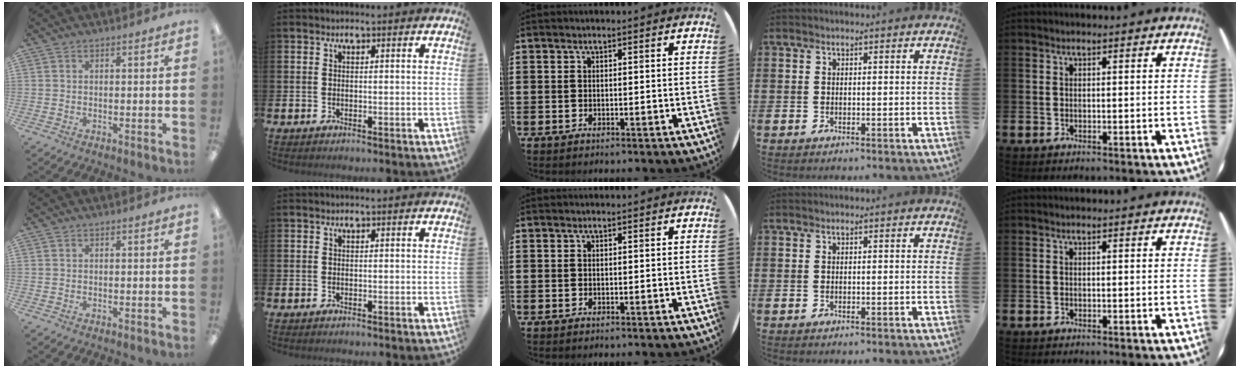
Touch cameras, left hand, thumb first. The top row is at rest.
{}